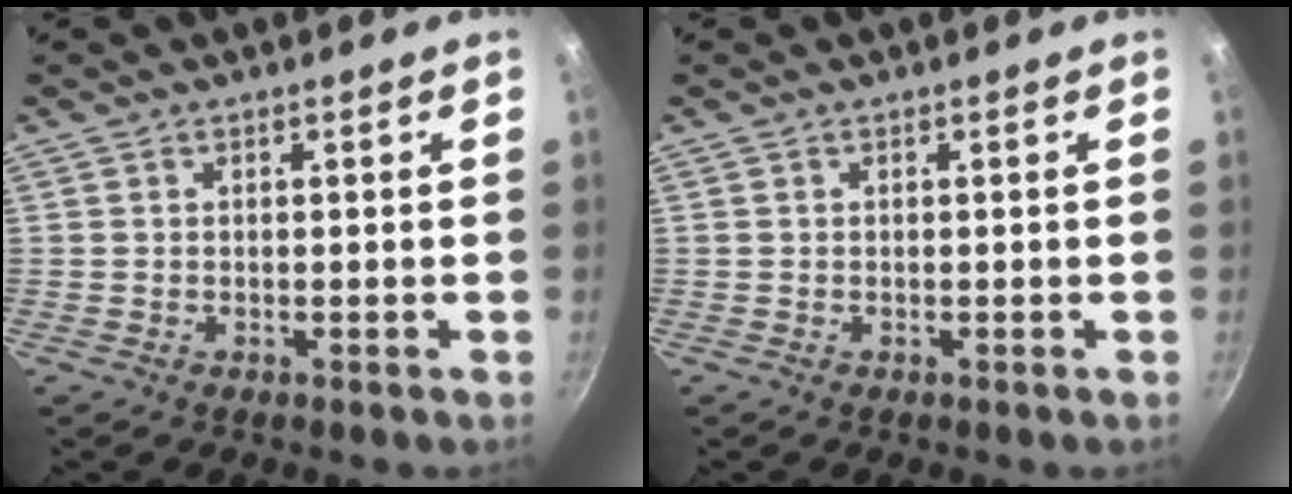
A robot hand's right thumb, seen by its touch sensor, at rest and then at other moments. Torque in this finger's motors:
{"motor_torque": [0.00, 0.00, 0.02, 0.02, 0.00]}